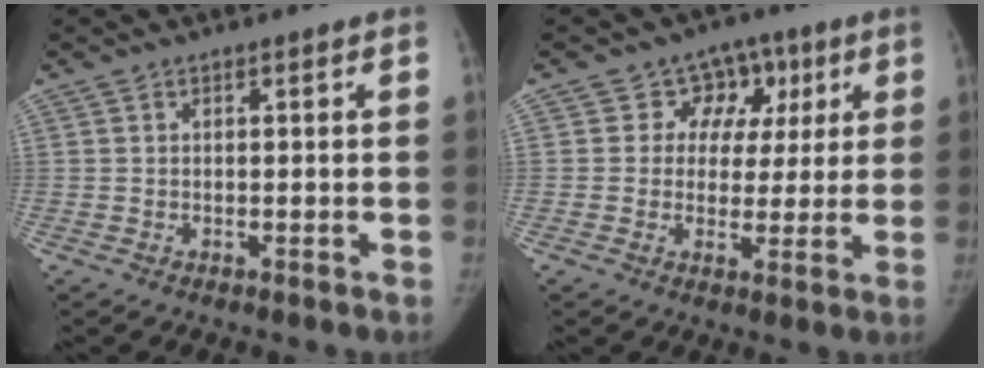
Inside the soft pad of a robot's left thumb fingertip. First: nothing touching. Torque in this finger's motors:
{"motor_torque": [-0.09, 0.15, -0.07, -0.09, -0.09]}